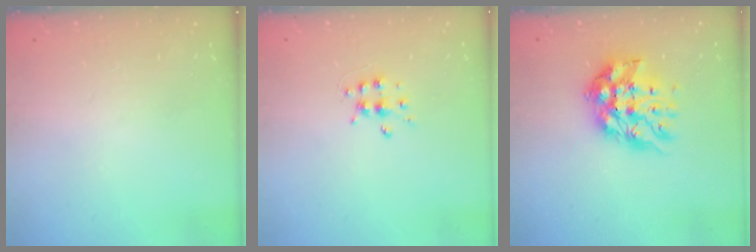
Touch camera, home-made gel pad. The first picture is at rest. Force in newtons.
{"total": 5.4, "press": 5.4, "slide": 0.5}
{"total": 12.5, "press": 12.5, "slide": 1.2}